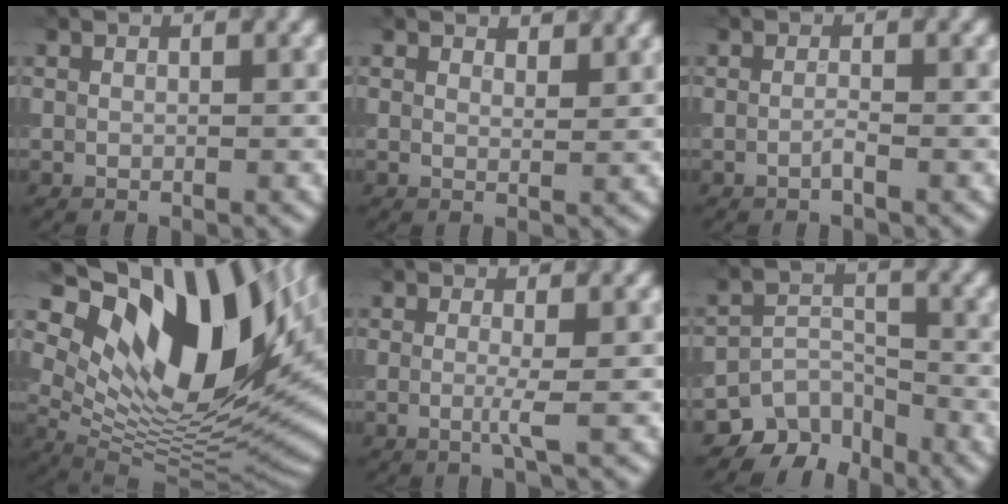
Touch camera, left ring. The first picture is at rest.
{"total": 2.0, "force": [1.8, 0.6, 0.7], "torque": [-0.010, 0.000, 0.022]}
{"total": 0.7, "force": [-0.4, 0.0, 0.6], "torque": [-0.013, 0.000, -0.009]}
{"total": 17.7, "force": [7.1, 8.4, 13.8], "torque": [-0.228, 0.003, 0.126]}
{"total": 1.7, "force": [-0.2, 0.3, 1.7], "torque": [-0.033, -0.008, -0.009]}
{"total": 4.8, "force": [-3.6, 3.0, 1.1], "torque": [-0.004, -0.004, -0.063]}